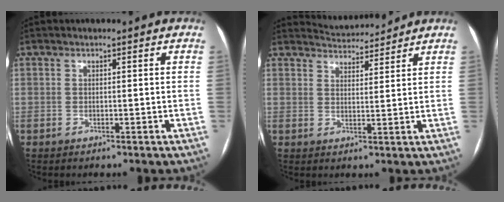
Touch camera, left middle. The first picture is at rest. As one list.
[{"total": 5.1, "force": [5.1, 0.3, -0.3], "torque": [-0.008, 0.009, 0.078]}]